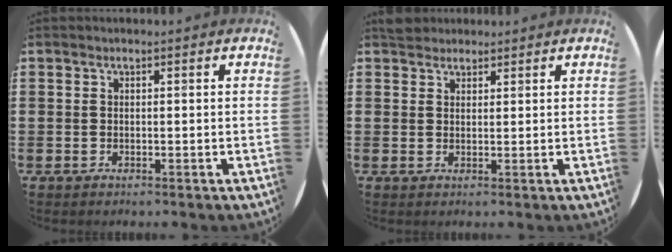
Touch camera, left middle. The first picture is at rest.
{"total": 1.7, "force": [1.6, 0.7, 0.0], "torque": [0.004, 0.002, 0.030]}